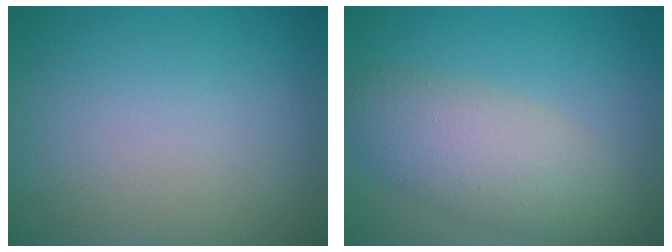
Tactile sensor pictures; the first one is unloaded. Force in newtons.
{"total": 5.4, "press": 5.4, "slide": 0.2}